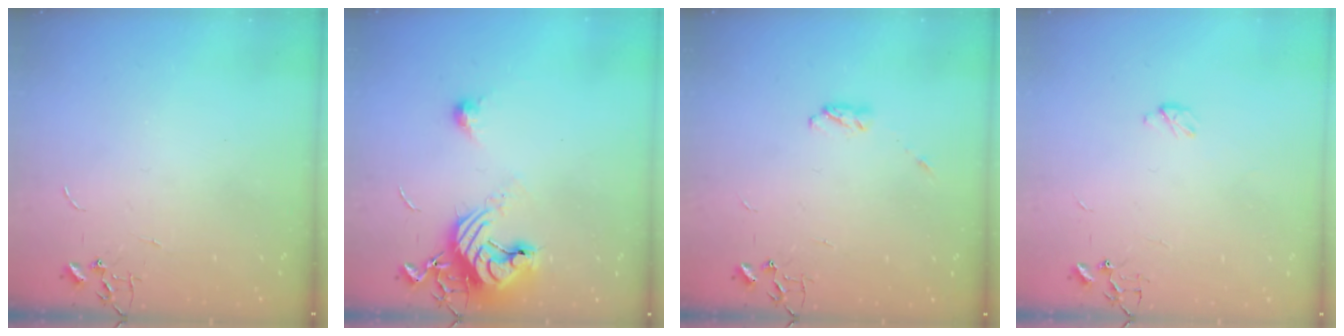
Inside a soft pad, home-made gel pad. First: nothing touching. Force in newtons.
{"total": 13.9, "press": 13.8, "slide": 1.2}
{"total": 4.0, "press": 3.9, "slide": 0.6}
{"total": 3.3, "press": 3.2, "slide": 0.5}